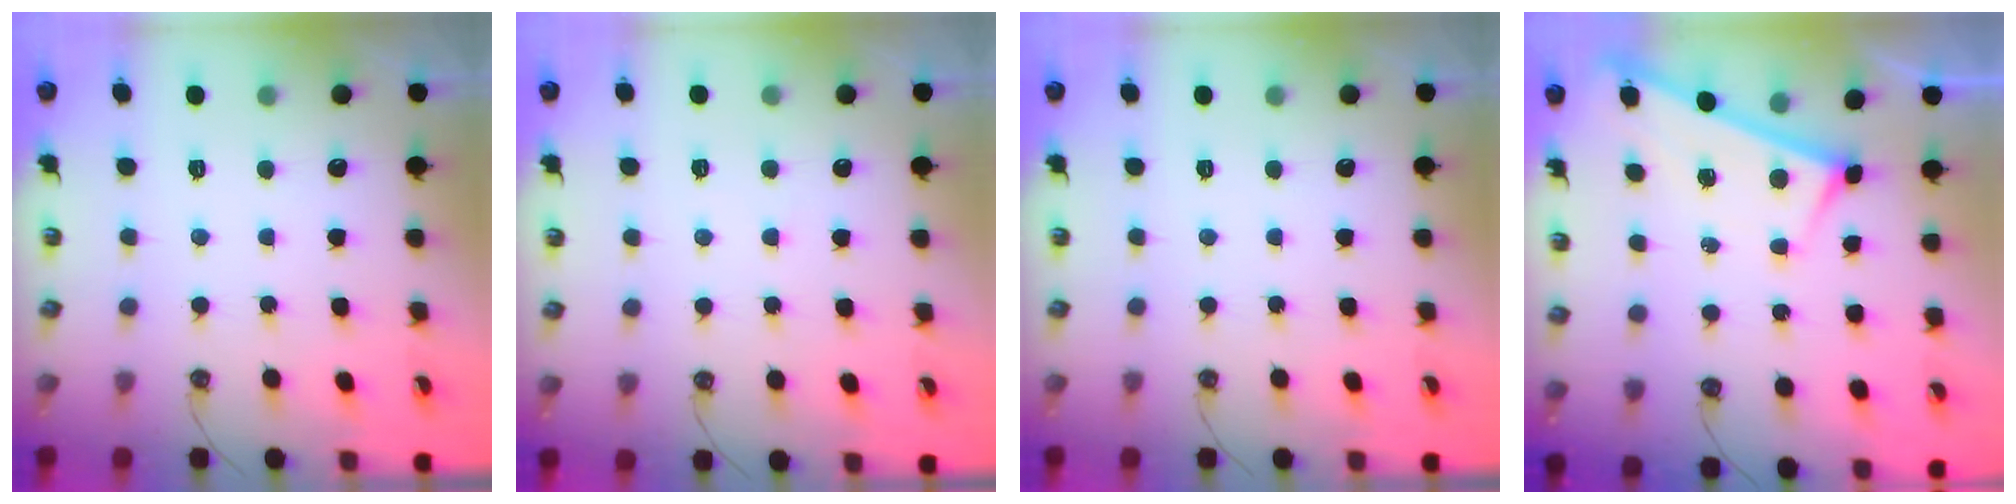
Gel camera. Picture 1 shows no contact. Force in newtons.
{"total": 4.1, "press": 4.1, "slide": 0.3}
{"total": 0.0}
{"total": 3.1, "press": 3.1, "slide": 0.3}